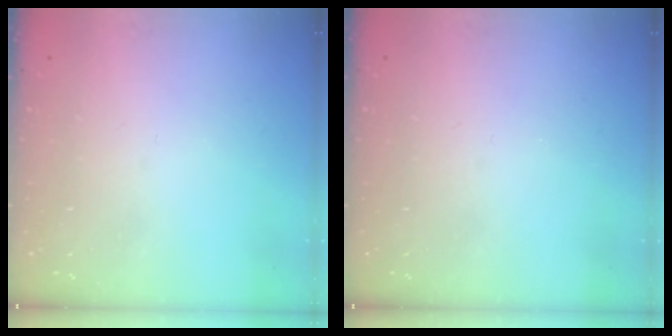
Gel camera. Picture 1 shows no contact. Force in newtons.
{"total": 0.0}